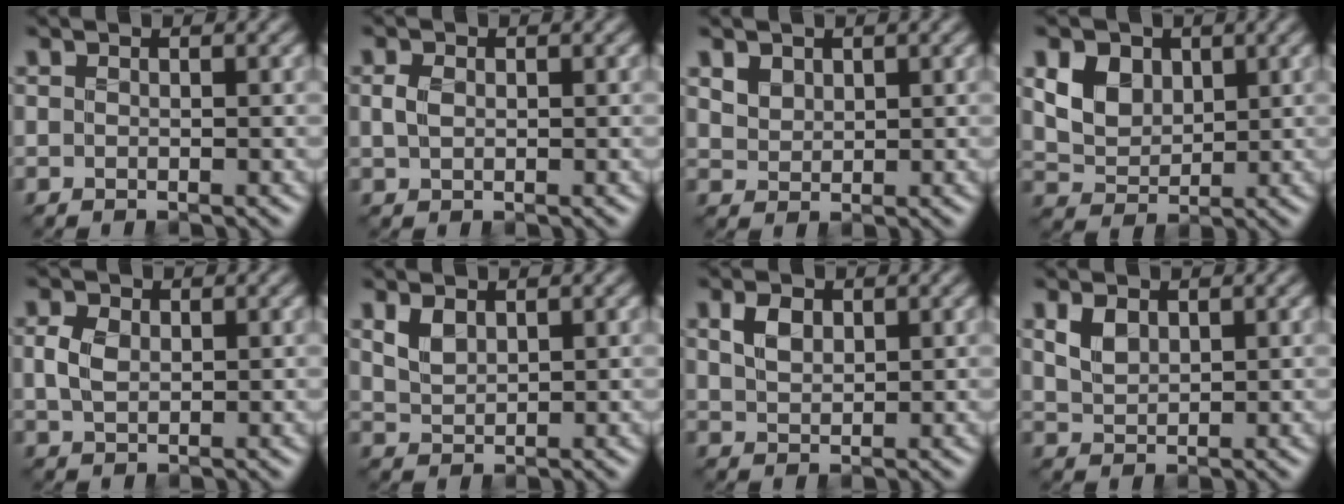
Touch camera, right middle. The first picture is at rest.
{"total": 1.2, "force": [0.0, 0.9, 0.8], "torque": [-0.022, -0.001, 0.001]}
{"total": 2.3, "force": [1.3, 1.6, 1.0], "torque": [-0.031, 0.000, 0.029]}
{"total": 3.9, "force": [1.2, 3.0, 2.2], "torque": [-0.052, -0.005, 0.021]}
{"total": 2.1, "force": [0.1, 1.6, 1.4], "torque": [-0.039, -0.002, 0.006]}
{"total": 1.7, "force": [0.8, 1.1, 1.1], "torque": [-0.031, -0.003, 0.022]}
{"total": 2.1, "force": [0.7, 1.4, 1.3], "torque": [-0.033, 0.001, 0.016]}
{"total": 2.0, "force": [0.8, 1.3, 1.3], "torque": [-0.032, -0.002, 0.019]}